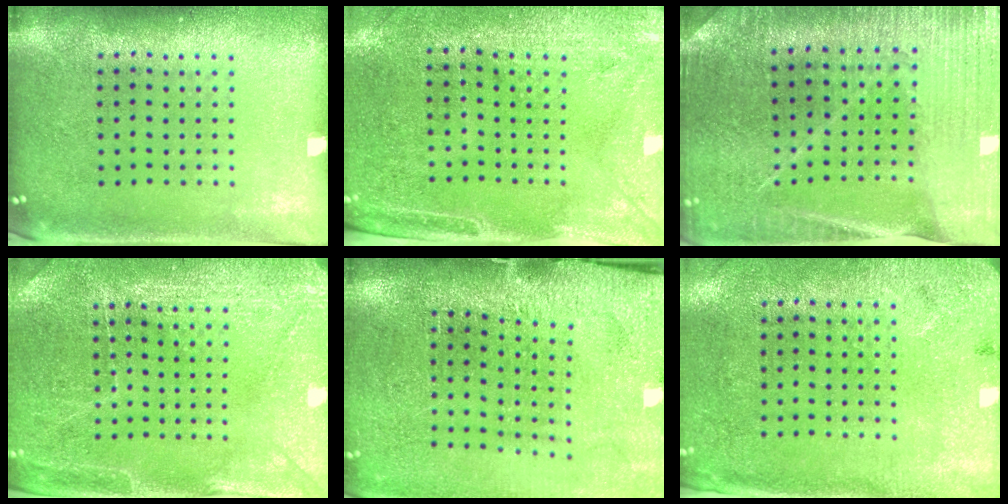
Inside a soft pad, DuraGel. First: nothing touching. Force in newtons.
{"total": 2.9, "press": 2.5, "slide": 1.6}
{"total": 2.3, "press": 2.3, "slide": 0.1}
{"total": 2.9, "press": 2.9, "slide": 0.3}
{"total": 3.1, "press": 2.9, "slide": 1.0}
{"total": 2.7, "press": 2.2, "slide": 1.7}